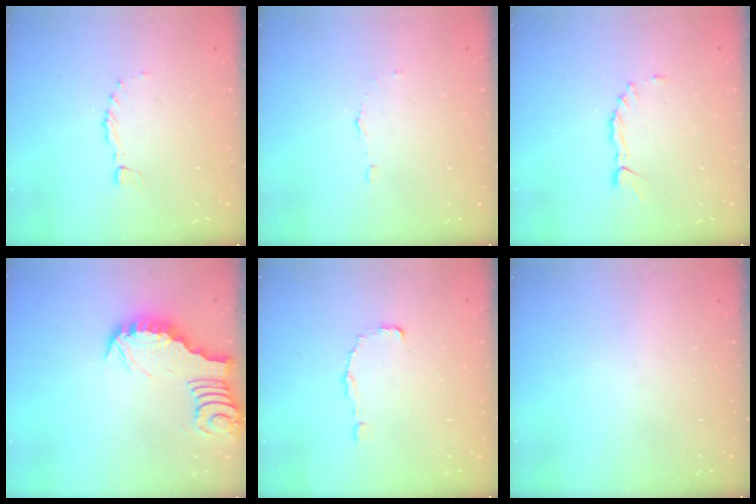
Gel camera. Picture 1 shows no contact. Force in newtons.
{"total": 3.4, "press": 3.4, "slide": 0.3}
{"total": 1.7, "press": 1.6, "slide": 0.2}
{"total": 2.9, "press": 2.8, "slide": 0.3}
{"total": 0.0}
{"total": 0.0}